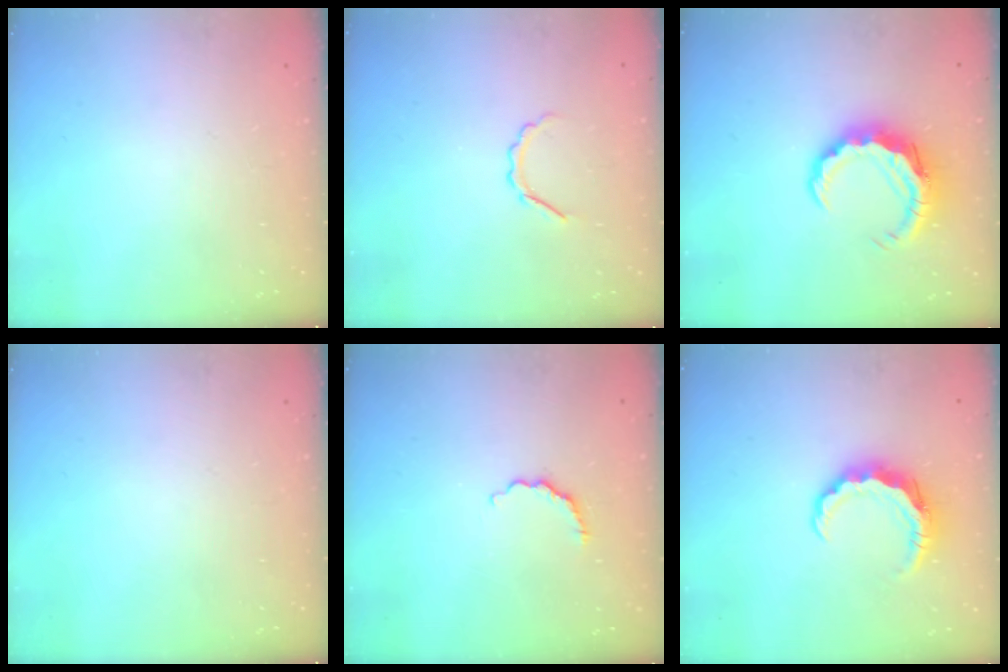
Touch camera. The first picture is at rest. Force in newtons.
{"total": 3.6, "press": 3.5, "slide": 0.7}
{"total": 8.5, "press": 8.4, "slide": 1.0}
{"total": 0.0}
{"total": 3.5, "press": 3.4, "slide": 0.8}
{"total": 7.6, "press": 7.6, "slide": 0.7}